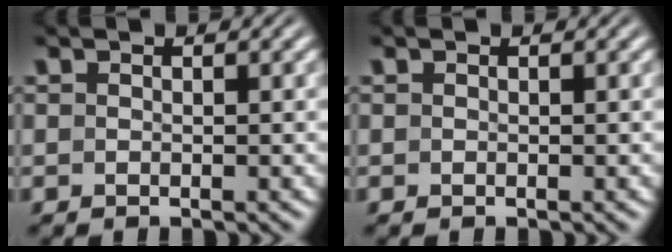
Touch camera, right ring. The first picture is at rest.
{"total": 0.0}